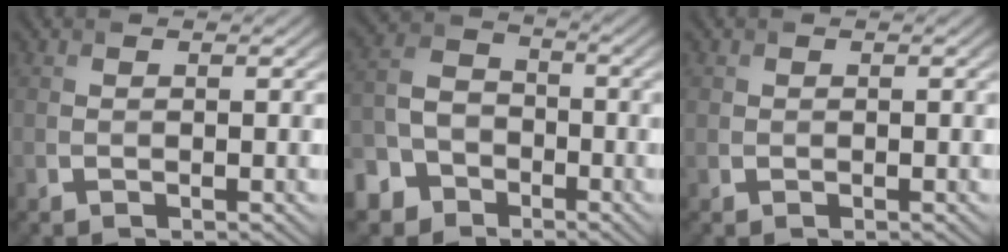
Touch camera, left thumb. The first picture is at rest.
{"total": 9.0, "force": [-5.1, 6.5, 3.7], "torque": [-0.101, -0.018, -0.114]}
{"total": 0.6, "force": [0.1, 0.5, 0.1], "torque": [-0.001, -0.003, 0.003]}